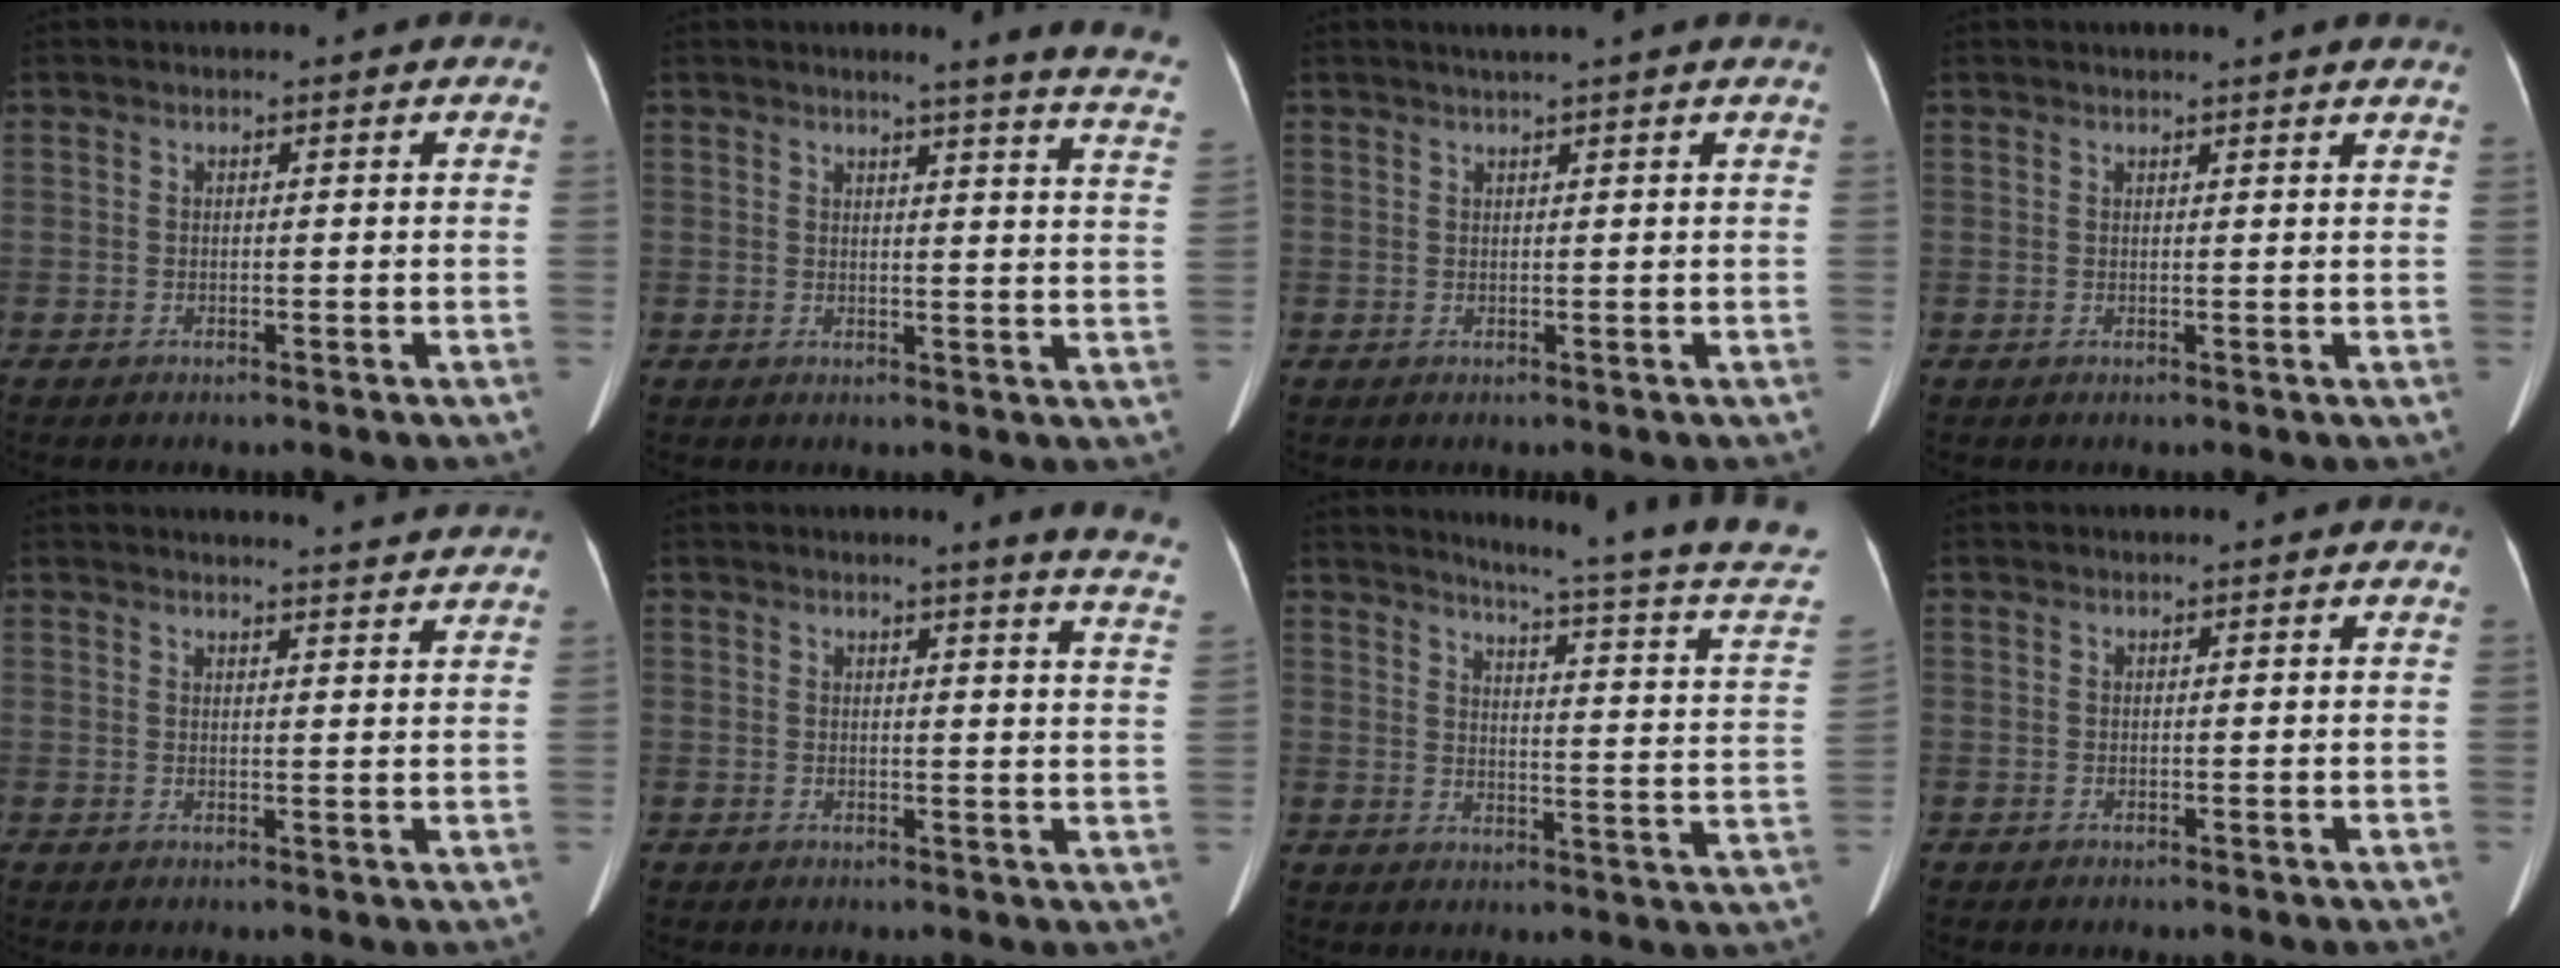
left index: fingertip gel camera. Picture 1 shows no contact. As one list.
[{"total": 11.9, "force": [10.3, -0.9, 5.9], "torque": [-0.059, -0.063, 0.089]}, {"total": 3.0, "force": [2.5, -0.7, 1.6], "torque": [-0.019, 0.015, 0.036]}, {"total": 4.9, "force": [4.4, -0.4, 2.1], "torque": [-0.026, 0.010, 0.038]}, {"total": 7.9, "force": [7.7, -0.4, 1.6], "torque": [-0.021, -0.002, 0.074]}, {"total": 9.1, "force": [8.0, -0.8, 4.1], "torque": [-0.033, -0.056, 0.059]}, {"total": 20.3, "force": [18.4, -2.7, 8.1], "torque": [-0.127, -0.113, 0.210]}, {"total": 0.0}]